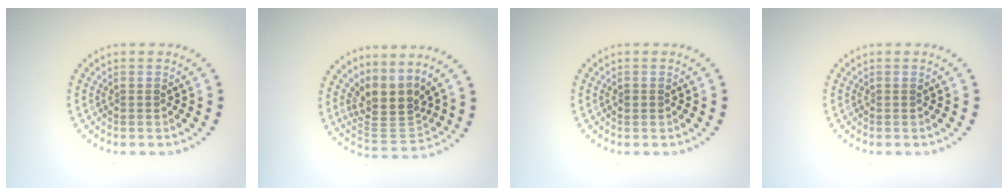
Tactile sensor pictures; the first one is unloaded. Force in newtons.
{"total": 4.0, "press": 3.0, "slide": 2.7}
{"total": 0.7, "press": 0.7, "slide": 0.0}
{"total": 0.0}